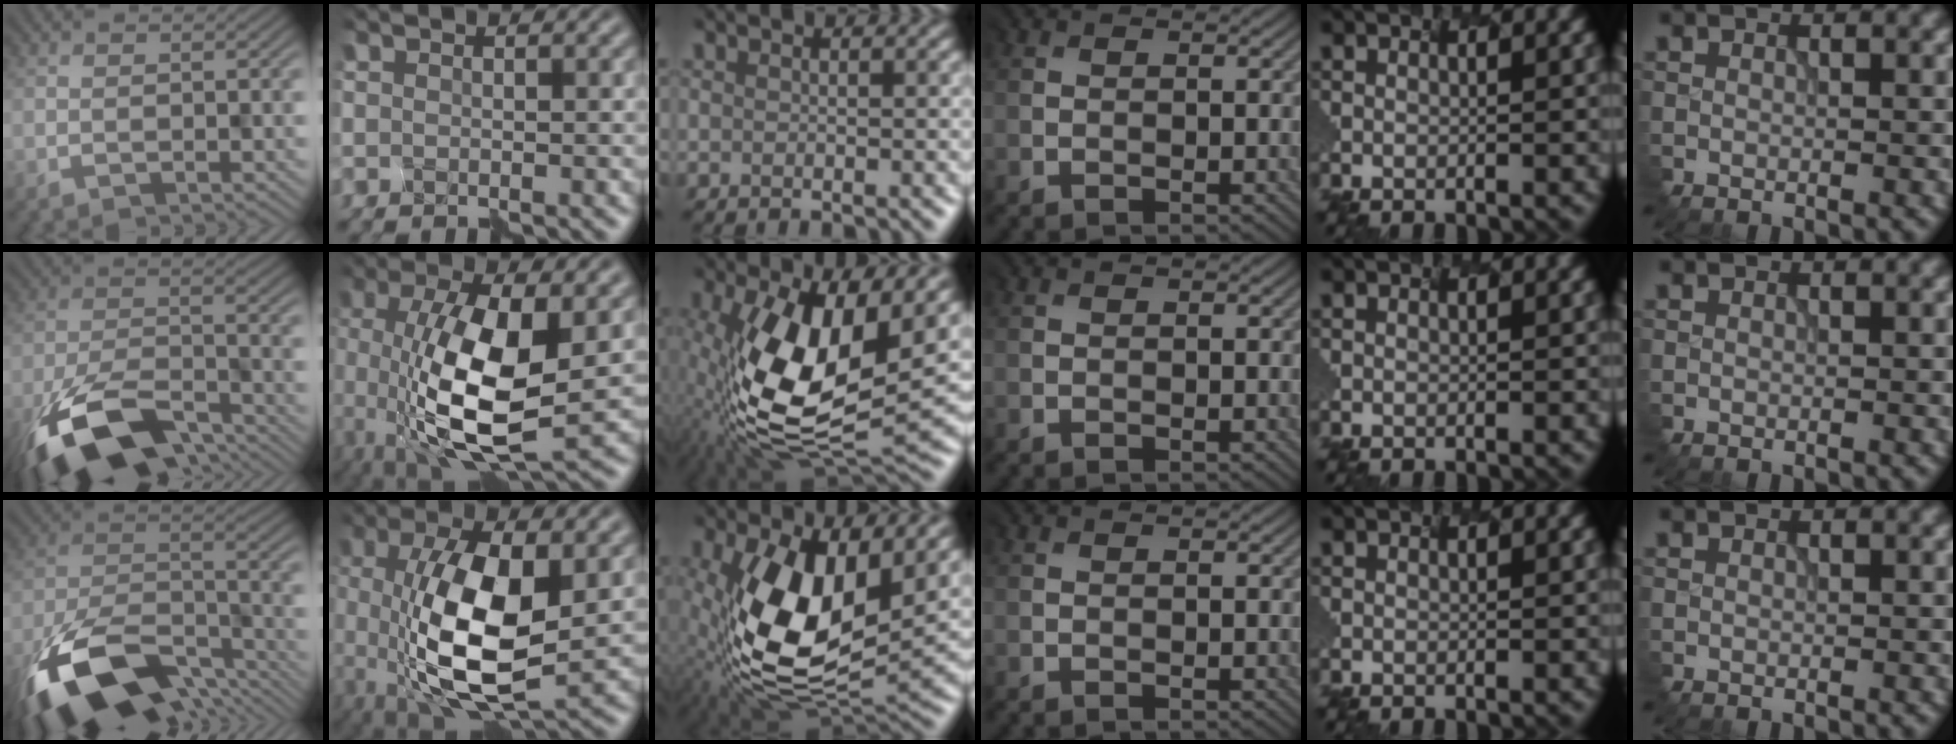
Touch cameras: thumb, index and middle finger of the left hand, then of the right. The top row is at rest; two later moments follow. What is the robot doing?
{"motion": "disassemble", "object": "markers"}